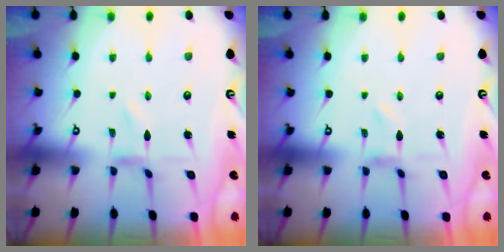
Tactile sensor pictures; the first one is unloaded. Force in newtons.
{"total": 0.0}